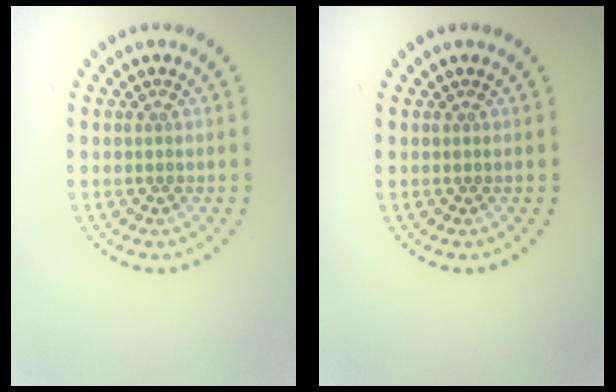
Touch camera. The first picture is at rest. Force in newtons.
{"total": 0.0}